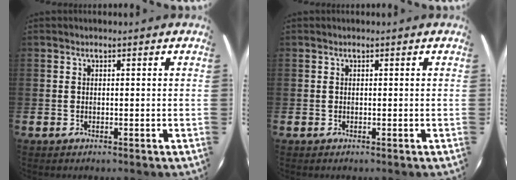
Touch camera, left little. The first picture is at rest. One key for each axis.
{"total": 0.0}